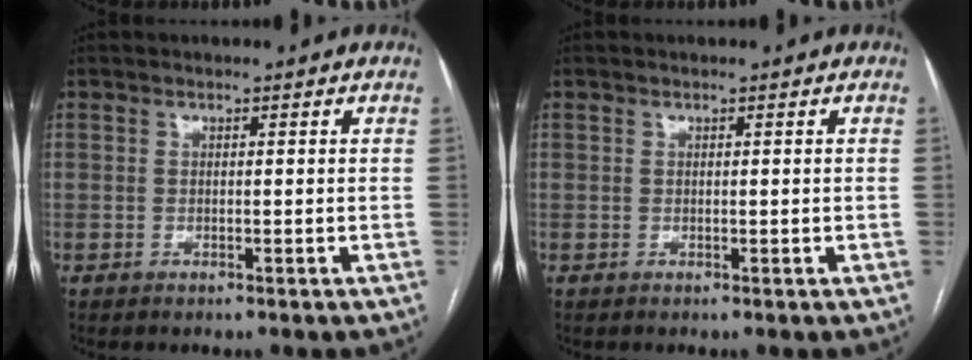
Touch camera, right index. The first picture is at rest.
{"total": 0.0}